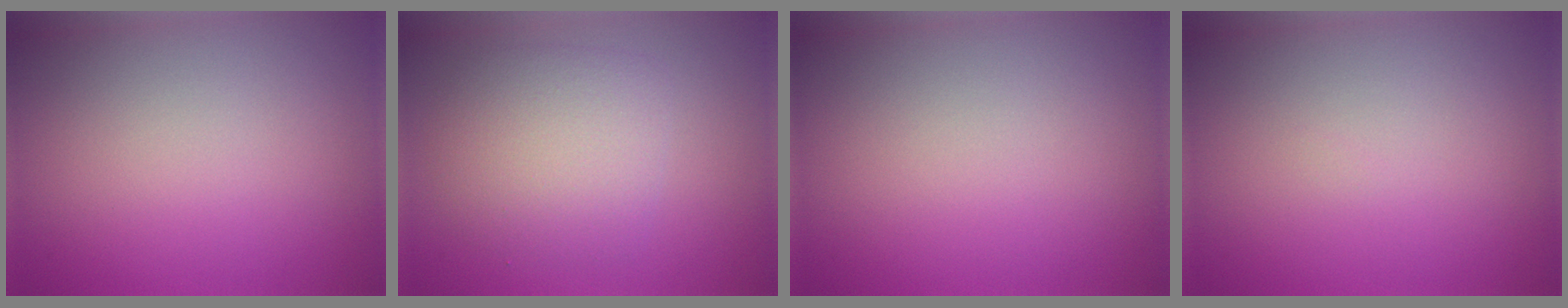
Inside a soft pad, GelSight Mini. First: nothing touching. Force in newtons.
{"total": 4.5, "press": 4.5, "slide": 0.0}
{"total": 0.0}
{"total": 0.0}